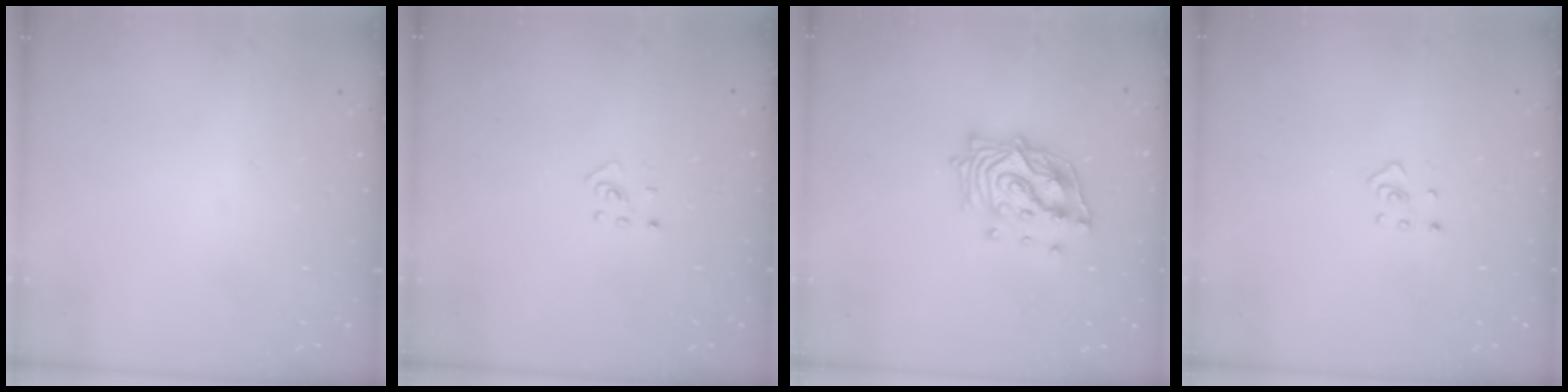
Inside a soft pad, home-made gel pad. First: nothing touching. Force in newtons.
{"total": 2.7, "press": 2.7, "slide": 0.5}
{"total": 14.5, "press": 14.4, "slide": 1.6}
{"total": 2.4, "press": 2.3, "slide": 0.4}